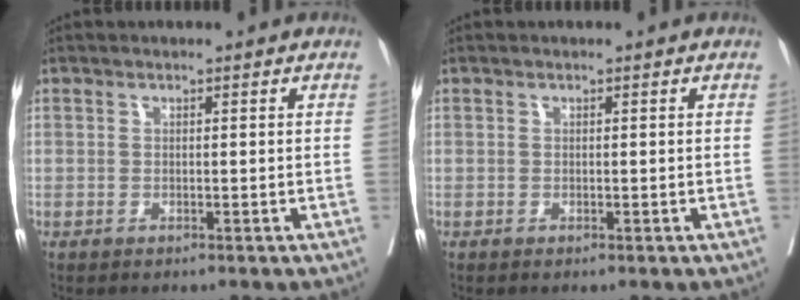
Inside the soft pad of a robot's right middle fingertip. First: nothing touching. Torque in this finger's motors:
{"motor_torque": [0.02, -0.12, 0.03, 0.00]}